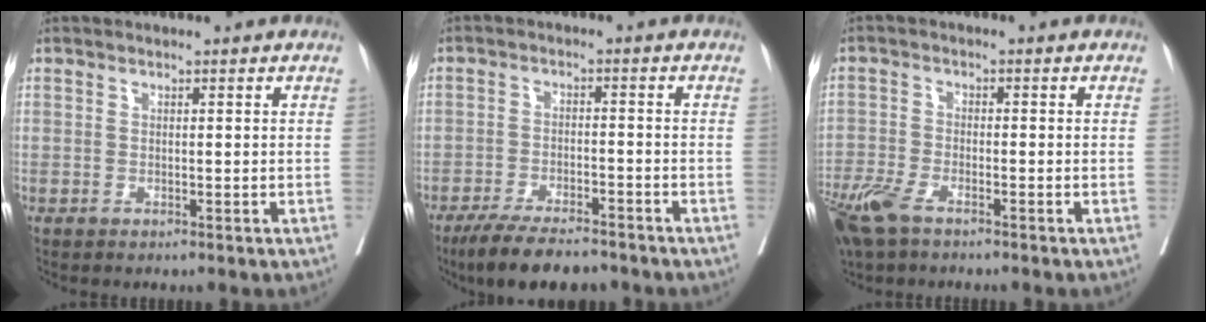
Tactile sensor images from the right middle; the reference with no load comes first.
{"total": 10.3, "force": [-8.7, 1.9, 5.2], "torque": [-0.085, -0.021, -0.140]}
{"total": 7.2, "force": [-5.1, 2.4, 4.4], "torque": [-0.094, -0.014, -0.099]}